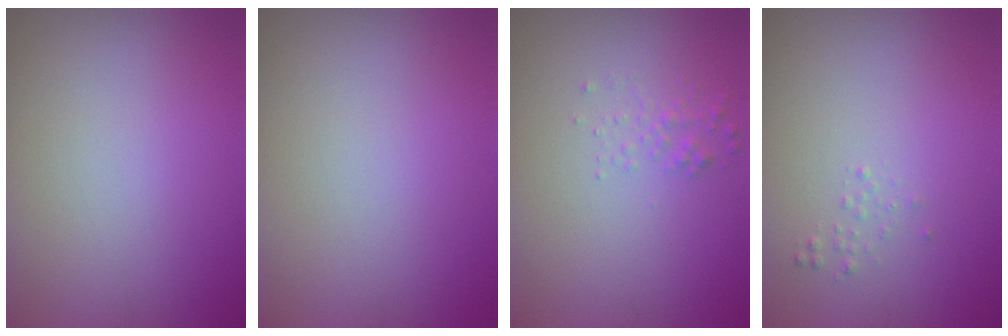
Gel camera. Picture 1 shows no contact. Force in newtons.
{"total": 0.0}
{"total": 1.1, "press": 1.1, "slide": 0.0}
{"total": 0.6, "press": 0.6, "slide": 0.1}